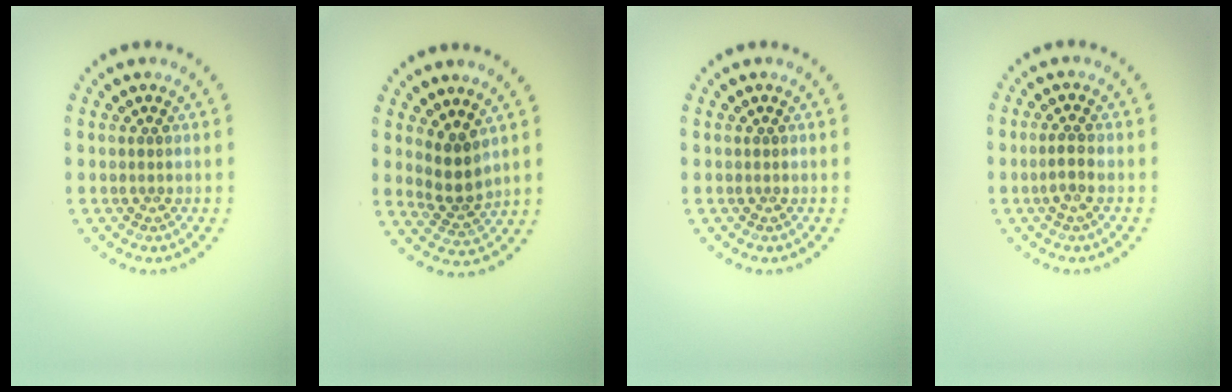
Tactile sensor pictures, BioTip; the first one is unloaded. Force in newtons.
{"total": 2.7, "press": 2.1, "slide": 1.7}
{"total": 0.0}
{"total": 1.5, "press": 1.3, "slide": 0.7}